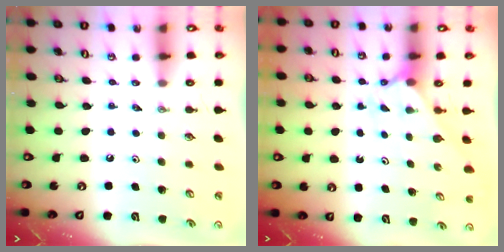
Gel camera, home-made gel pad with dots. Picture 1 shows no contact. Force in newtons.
{"total": 1.9, "press": 1.9, "slide": 0.2}